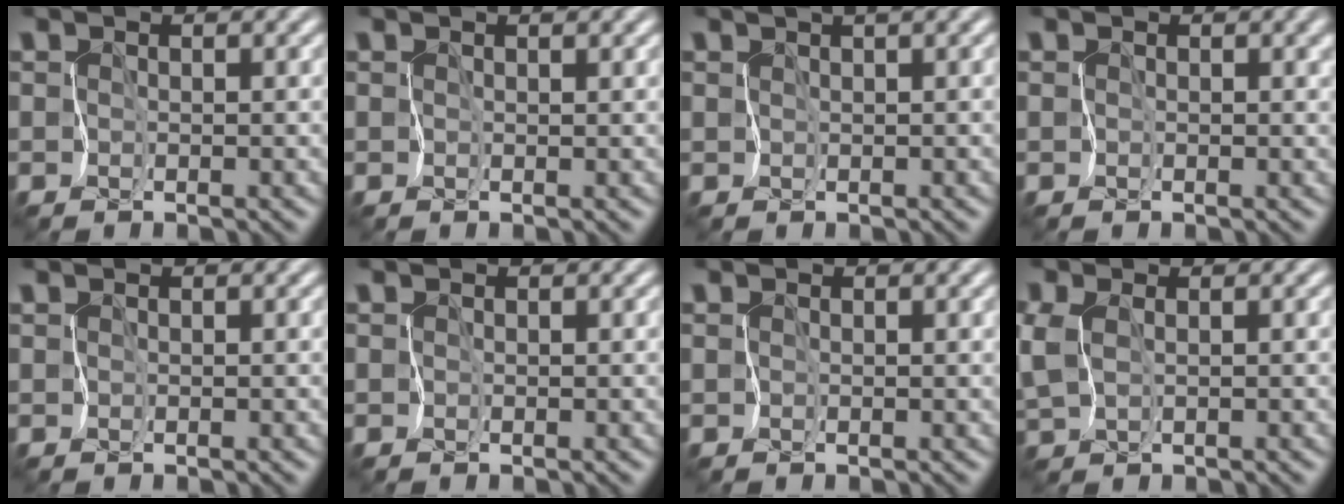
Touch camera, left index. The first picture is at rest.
{"total": 1.3, "force": [0.9, 0.4, 0.8], "torque": [-0.007, 0.000, 0.013]}
{"total": 2.2, "force": [1.6, 0.0, 1.5], "torque": [-0.028, 0.010, 0.028]}
{"total": 1.2, "force": [0.3, 0.6, 0.9], "torque": [-0.011, -0.002, 0.004]}
{"total": 0.0}
{"total": 0.0}
{"total": 0.7, "force": [0.2, 0.2, 0.6], "torque": [-0.009, -0.002, 0.004]}
{"total": 2.6, "force": [0.0, 1.7, 2.0], "torque": [-0.062, -0.008, 0.003]}